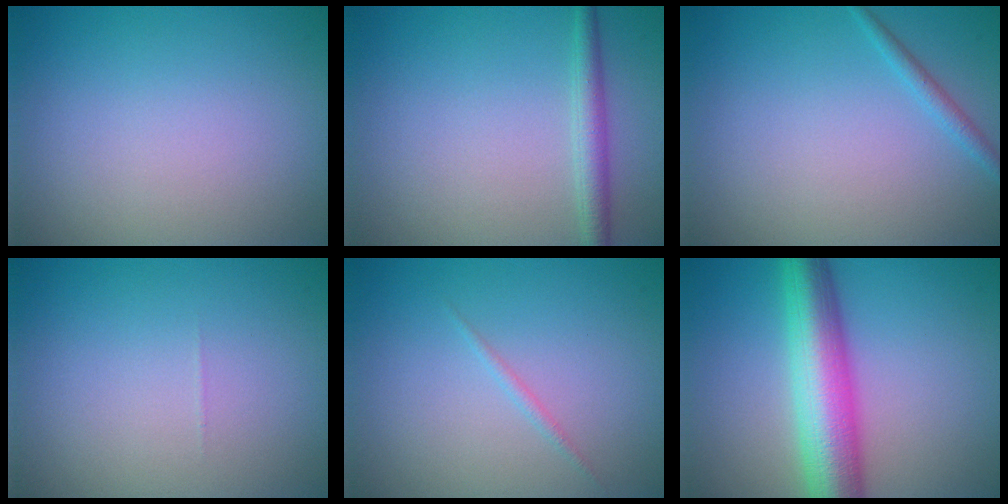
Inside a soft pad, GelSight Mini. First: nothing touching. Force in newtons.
{"total": 2.1, "press": 2.1, "slide": 0.0}
{"total": 1.2, "press": 1.2, "slide": 0.0}
{"total": 0.0}
{"total": 0.6, "press": 0.6, "slide": 0.0}
{"total": 8.3, "press": 8.2, "slide": 0.4}